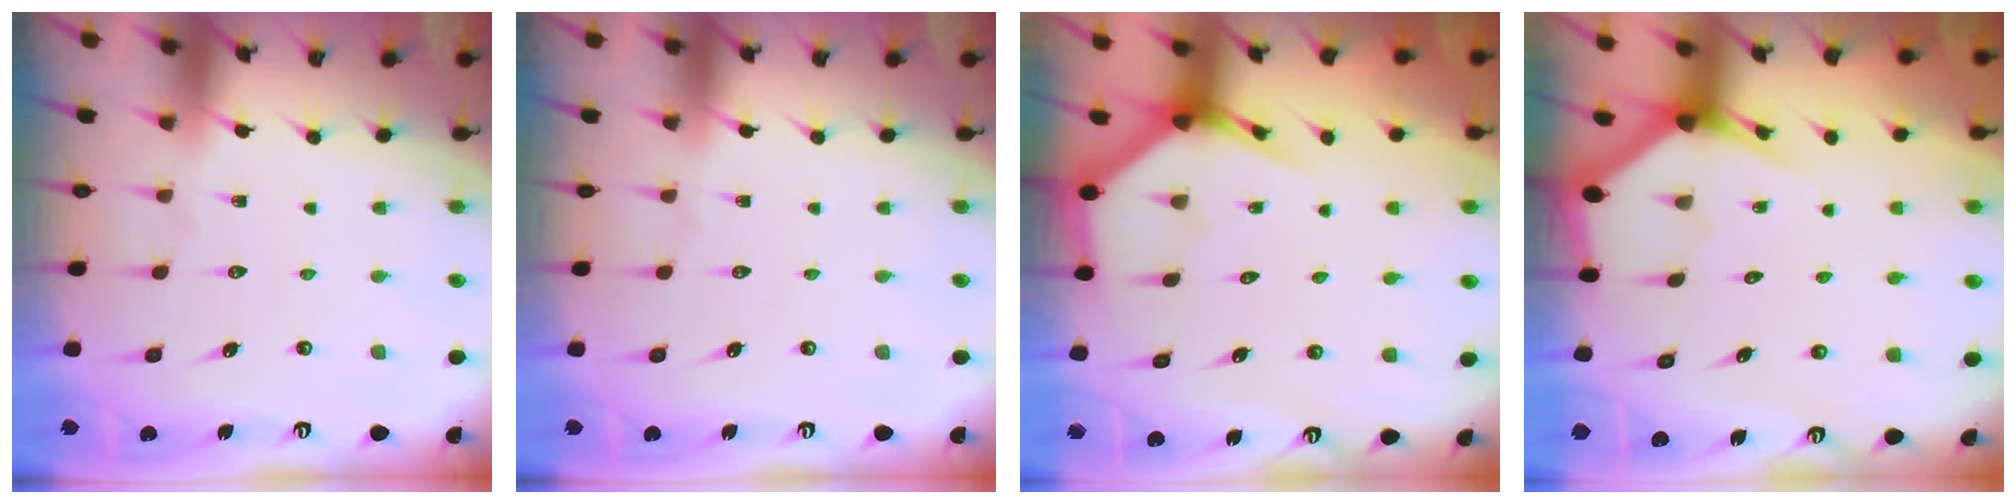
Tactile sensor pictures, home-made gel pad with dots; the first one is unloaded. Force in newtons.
{"total": 0.0}
{"total": 3.9, "press": 3.9, "slide": 0.2}
{"total": 2.7, "press": 2.7, "slide": 0.1}